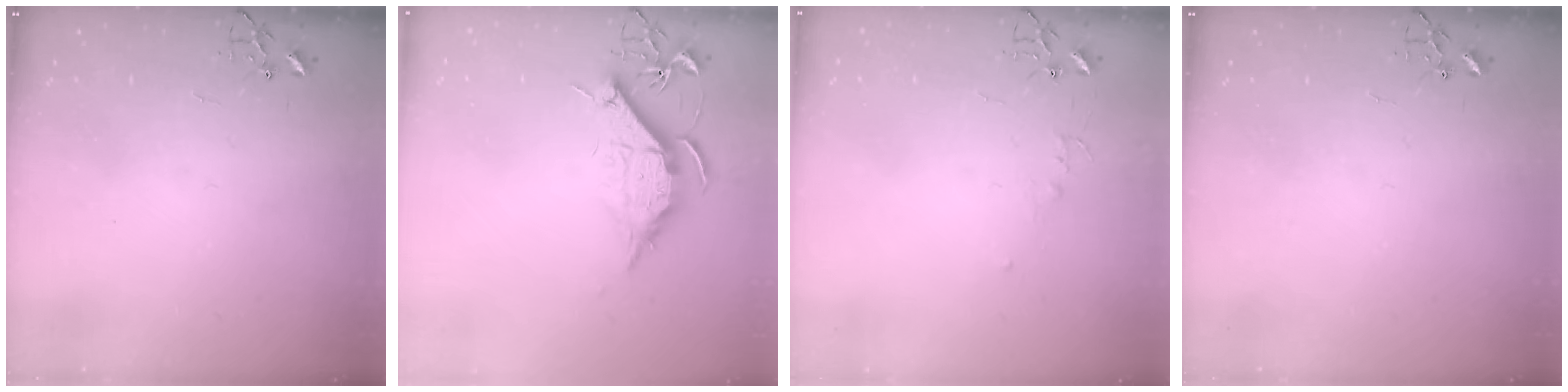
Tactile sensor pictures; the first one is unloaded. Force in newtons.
{"total": 10.8, "press": 10.8, "slide": 0.1}
{"total": 3.9, "press": 3.9, "slide": 0.4}
{"total": 0.0}